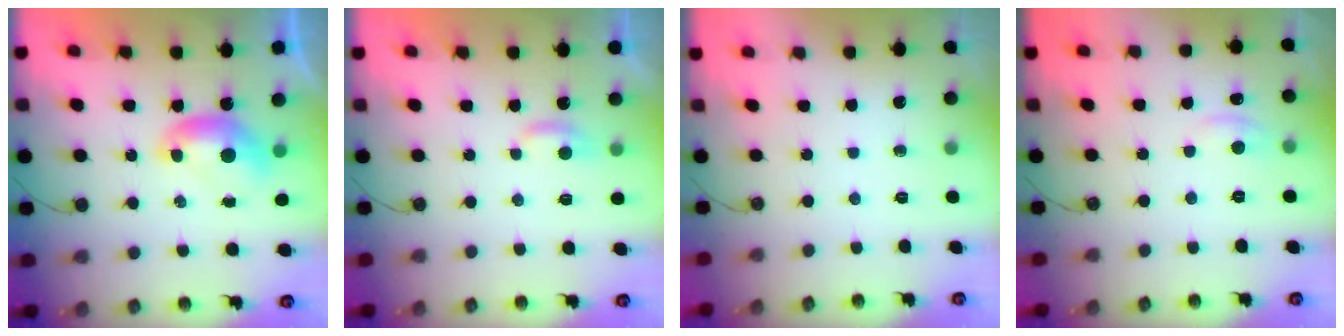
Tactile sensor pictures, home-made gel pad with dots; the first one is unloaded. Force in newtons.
{"total": 2.9, "press": 2.9, "slide": 0.3}
{"total": 0.0}
{"total": 0.7, "press": 0.3, "slide": 0.7}